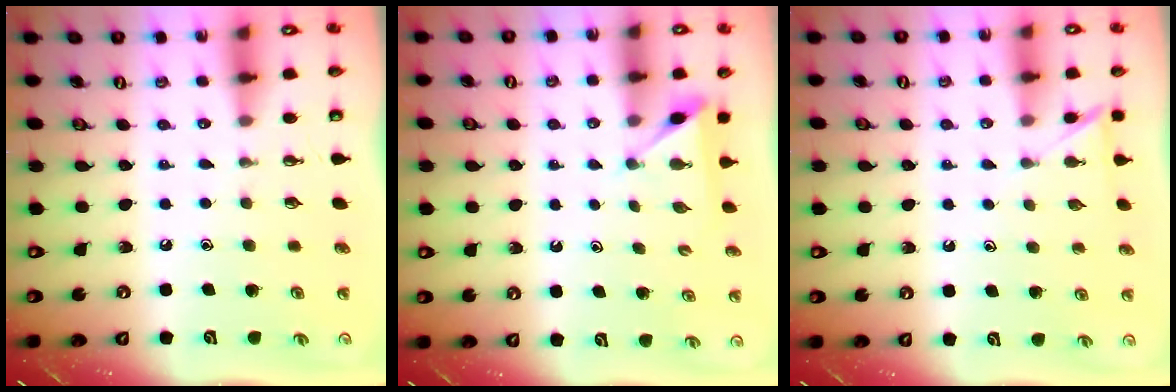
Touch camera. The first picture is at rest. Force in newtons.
{"total": 3.3, "press": 3.3, "slide": 0.4}
{"total": 3.2, "press": 3.2, "slide": 0.5}